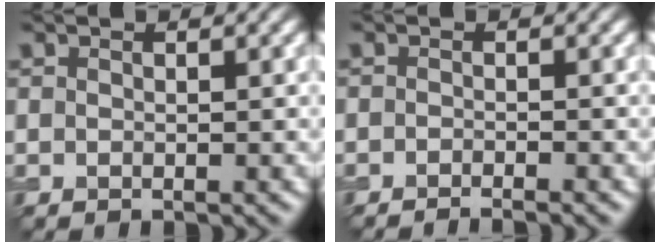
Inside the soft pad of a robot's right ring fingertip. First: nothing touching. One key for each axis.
{"total": 1.7, "fx": -1.4, "fy": 0.2, "fz": 0.9, "tx": -0.009, "ty": -0.003, "tz": -0.027}